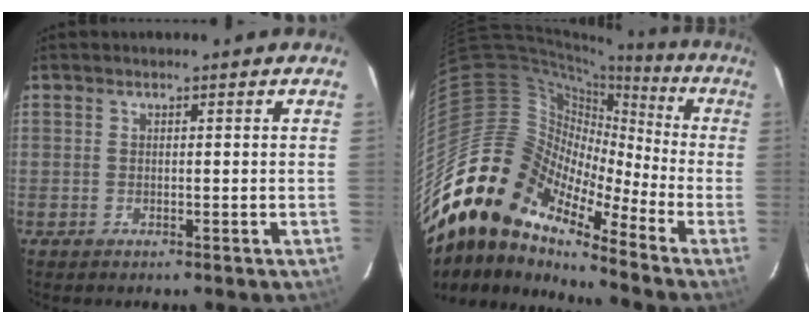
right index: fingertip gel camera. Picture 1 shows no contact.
{"total": 15.6, "force": [-11.1, 7.5, 8.0], "torque": [-0.118, -0.004, -0.230]}